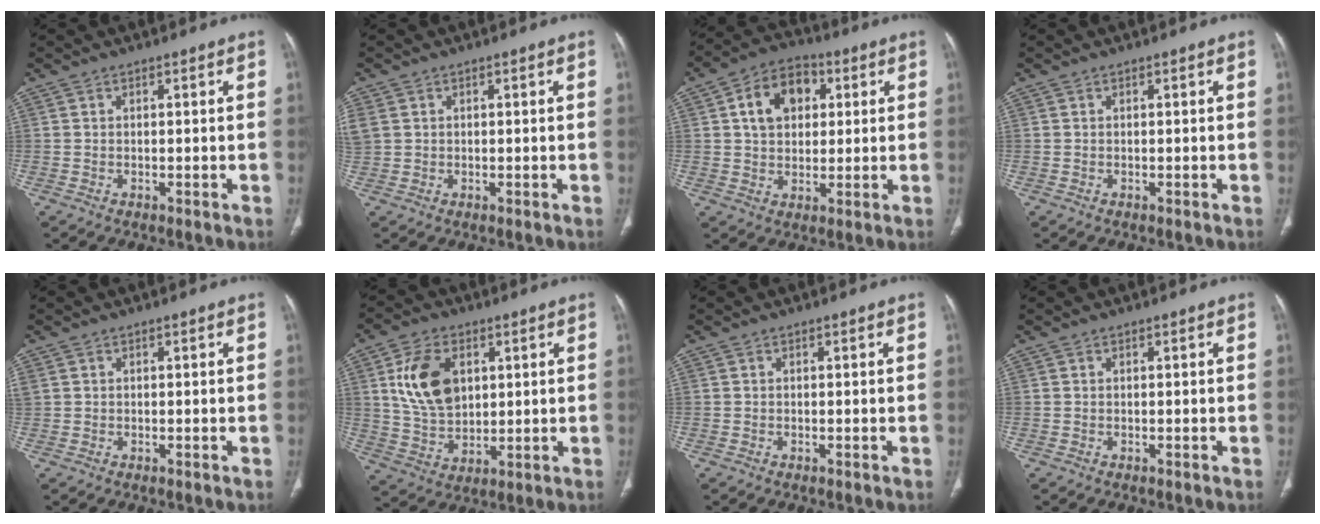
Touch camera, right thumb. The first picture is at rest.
{"total": 4.6, "force": [0.9, 3.8, 2.5], "torque": [-0.085, 0.013, 0.031]}
{"total": 11.0, "force": [3.0, 8.0, 7.0], "torque": [-0.087, 0.005, 0.042]}
{"total": 0.0}
{"total": 1.4, "force": [0.3, 1.2, 0.8], "torque": [-0.030, 0.016, 0.016]}
{"total": 12.6, "force": [3.6, 8.4, 8.7], "torque": [-0.142, -0.013, 0.075]}
{"total": 0.0}
{"total": 0.0}